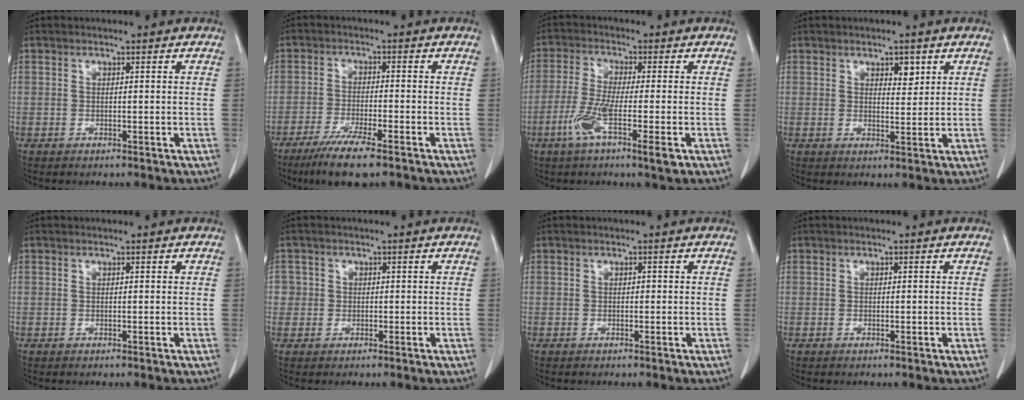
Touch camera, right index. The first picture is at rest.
{"total": 8.1, "force": [-5.7, 0.5, 5.7], "torque": [-0.102, -0.020, -0.094]}
{"total": 8.3, "force": [-3.4, 0.4, 7.6], "torque": [-0.147, -0.019, -0.066]}
{"total": 2.7, "force": [1.5, 1.2, 1.9], "torque": [-0.028, -0.005, 0.026]}
{"total": 0.0}
{"total": 2.0, "force": [-0.2, 2.0, 0.1], "torque": [0.011, 0.006, -0.005]}
{"total": 0.0}
{"total": 0.0}